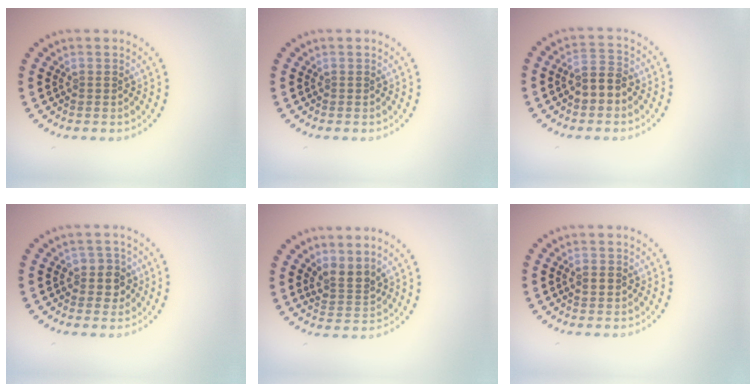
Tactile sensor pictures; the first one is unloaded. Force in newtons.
{"total": 0.0}
{"total": 3.0, "press": 2.9, "slide": 0.9}
{"total": 2.2, "press": 2.0, "slide": 0.9}
{"total": 2.6, "press": 1.9, "slide": 1.7}
{"total": 1.5, "press": 1.5, "slide": 0.1}